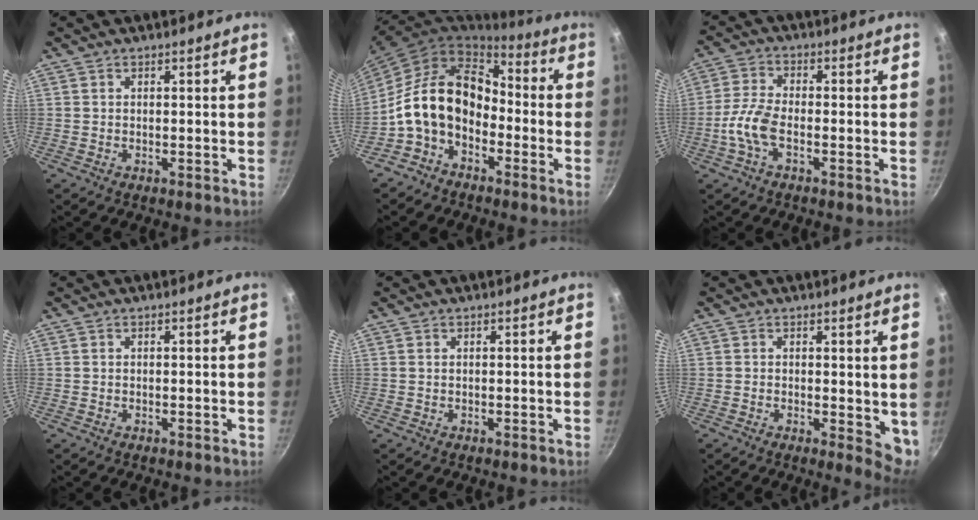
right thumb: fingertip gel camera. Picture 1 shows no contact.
{"total": 15.1, "force": [-3.6, 10.7, 9.9], "torque": [-0.154, 0.058, -0.081]}
{"total": 6.4, "force": [-2.4, 2.7, 5.2], "torque": [-0.114, 0.021, -0.059]}
{"total": 0.0}
{"total": 0.0}
{"total": 5.0, "force": [0.6, 2.5, 4.3], "torque": [-0.050, -0.013, 0.008]}